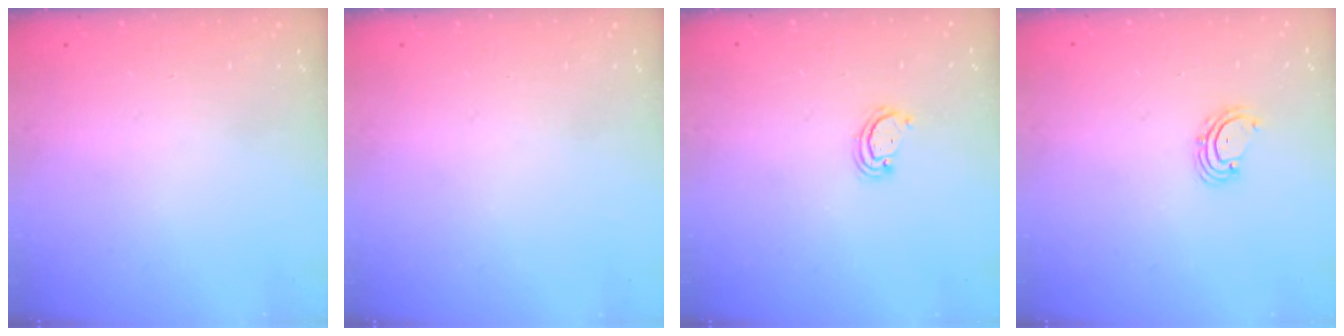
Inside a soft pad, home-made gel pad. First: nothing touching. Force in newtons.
{"total": 0.0}
{"total": 2.5, "press": 2.4, "slide": 0.2}
{"total": 2.5, "press": 2.4, "slide": 0.4}